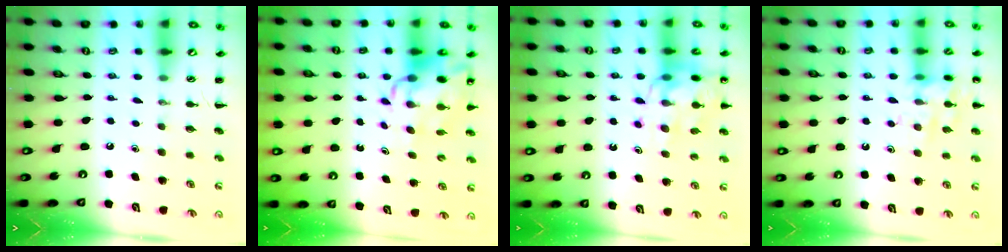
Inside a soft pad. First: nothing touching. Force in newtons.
{"total": 10.9, "press": 10.5, "slide": 3.0}
{"total": 14.4, "press": 14.1, "slide": 3.1}
{"total": 13.3, "press": 13.3, "slide": 0.8}